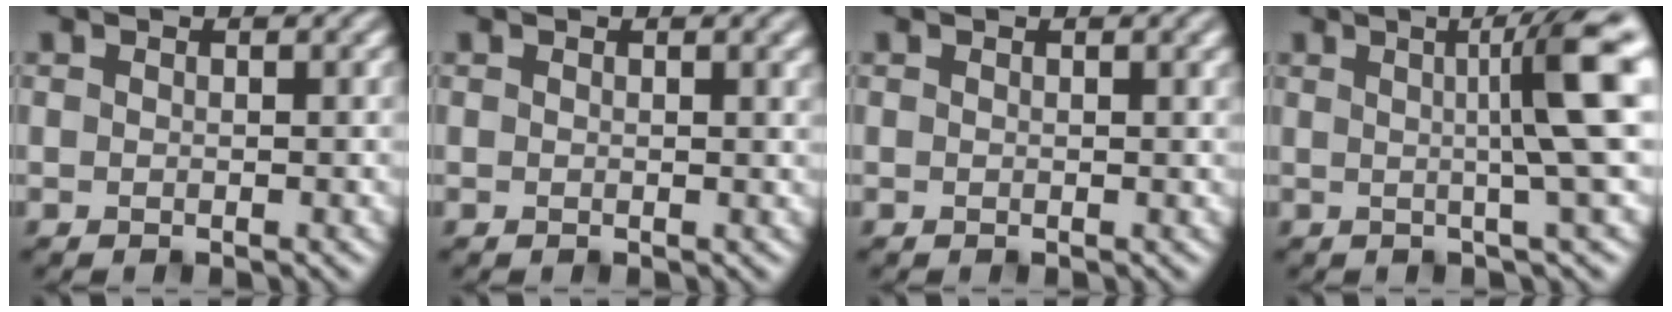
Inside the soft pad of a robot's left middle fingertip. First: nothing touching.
{"total": 2.1, "force": [1.2, 0.6, 1.6], "torque": [-0.014, 0.007, 0.017]}
{"total": 1.4, "force": [0.9, 0.3, 1.0], "torque": [-0.009, 0.005, 0.012]}
{"total": 7.7, "force": [1.5, 0.9, 7.5], "torque": [-0.089, 0.016, 0.018]}